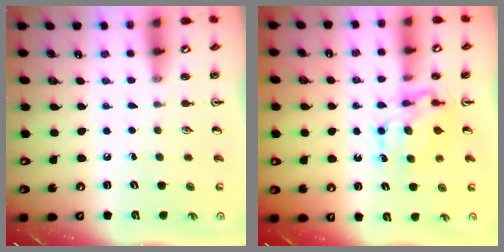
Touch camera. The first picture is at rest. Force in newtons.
{"total": 6.9, "press": 6.8, "slide": 0.6}